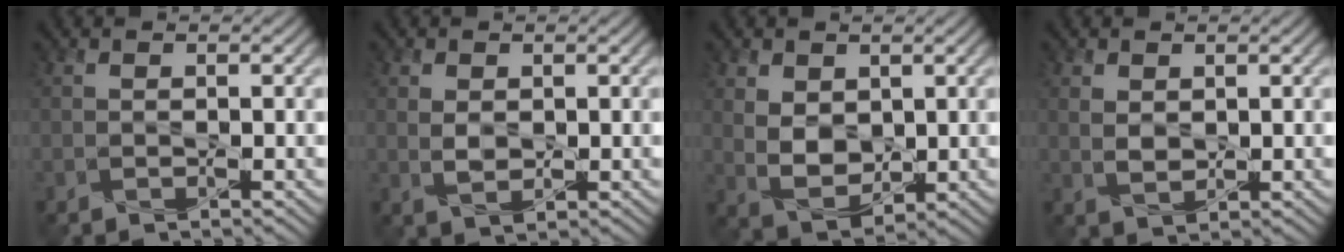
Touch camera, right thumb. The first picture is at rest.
{"total": 2.3, "force": [0.5, 1.5, 1.6], "torque": [-0.038, -0.002, 0.013]}
{"total": 5.2, "force": [1.7, 3.7, 3.3], "torque": [-0.079, -0.008, 0.039]}
{"total": 2.3, "force": [1.0, 1.5, 1.4], "torque": [-0.037, -0.004, 0.022]}